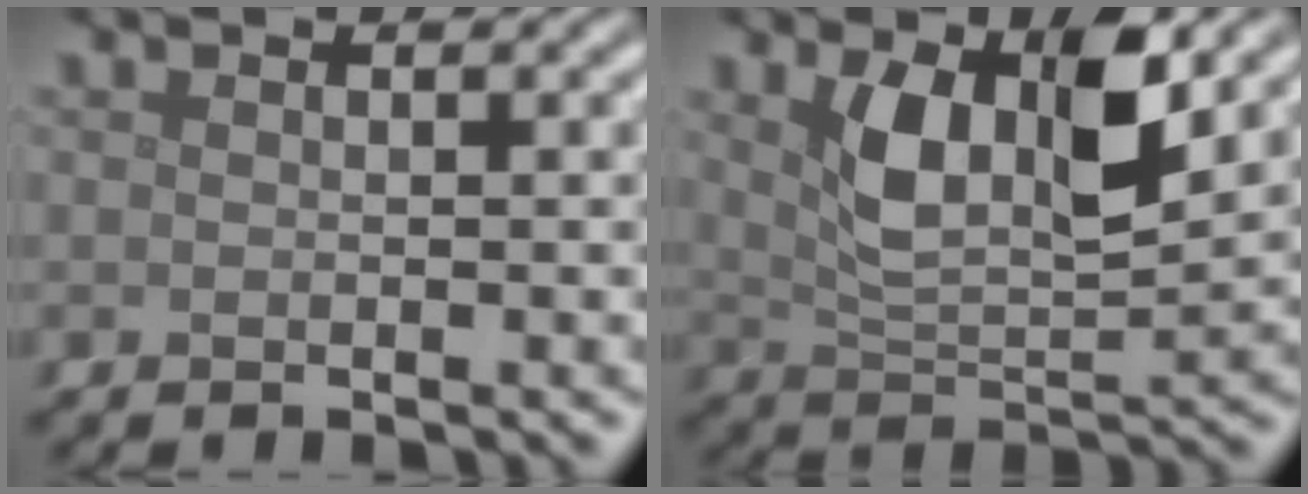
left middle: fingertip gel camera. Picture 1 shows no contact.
{"total": 6.5, "force": [2.5, 2.6, 5.4], "torque": [-0.108, -0.002, 0.048]}